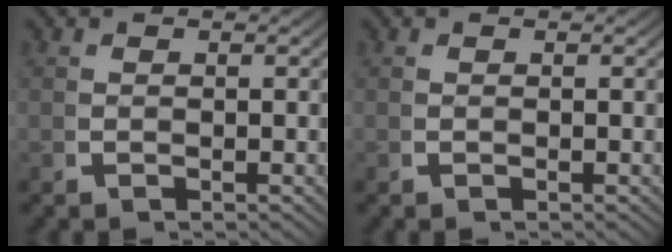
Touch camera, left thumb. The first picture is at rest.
{"total": 0.0}